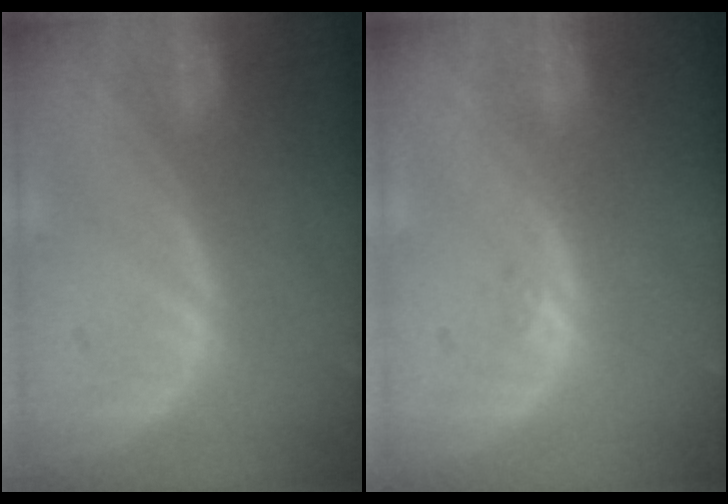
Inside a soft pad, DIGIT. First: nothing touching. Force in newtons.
{"total": 1.1, "press": 1.0, "slide": 0.4}